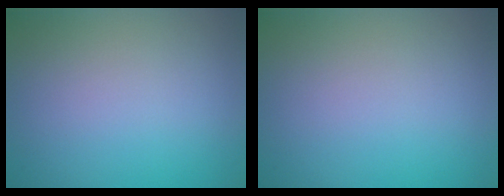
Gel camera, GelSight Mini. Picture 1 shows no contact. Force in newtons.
{"total": 0.0}